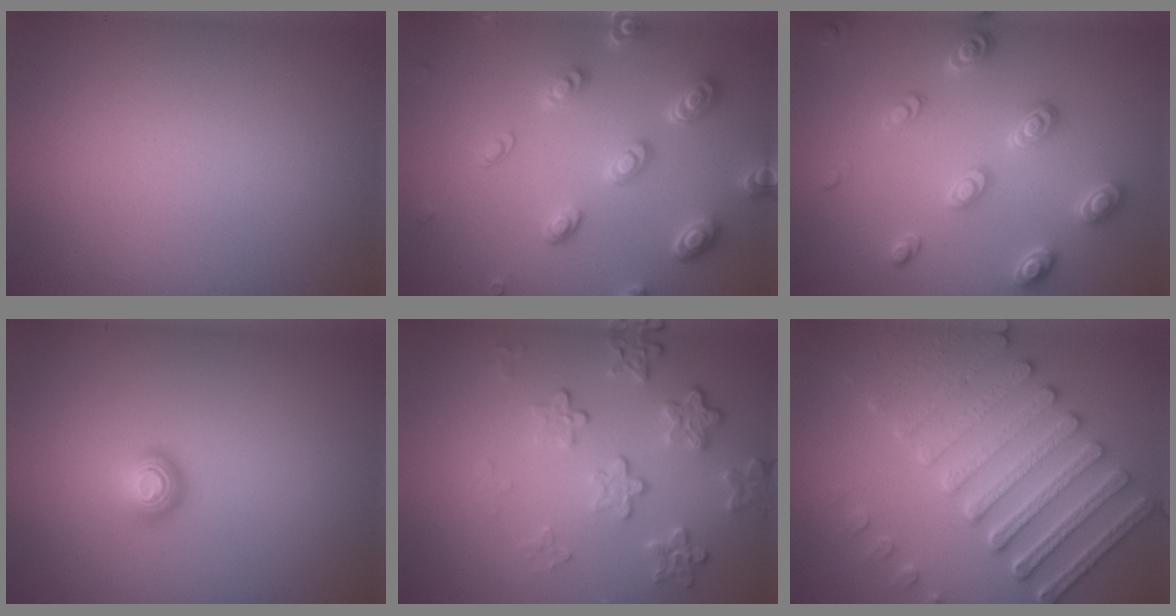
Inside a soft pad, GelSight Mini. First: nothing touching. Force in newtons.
{"total": 4.6, "press": 3.6, "slide": 2.8}
{"total": 3.0, "press": 2.9, "slide": 0.6}
{"total": 1.8, "press": 1.1, "slide": 1.4}
{"total": 4.2, "press": 3.1, "slide": 2.9}
{"total": 7.3, "press": 6.3, "slide": 3.6}